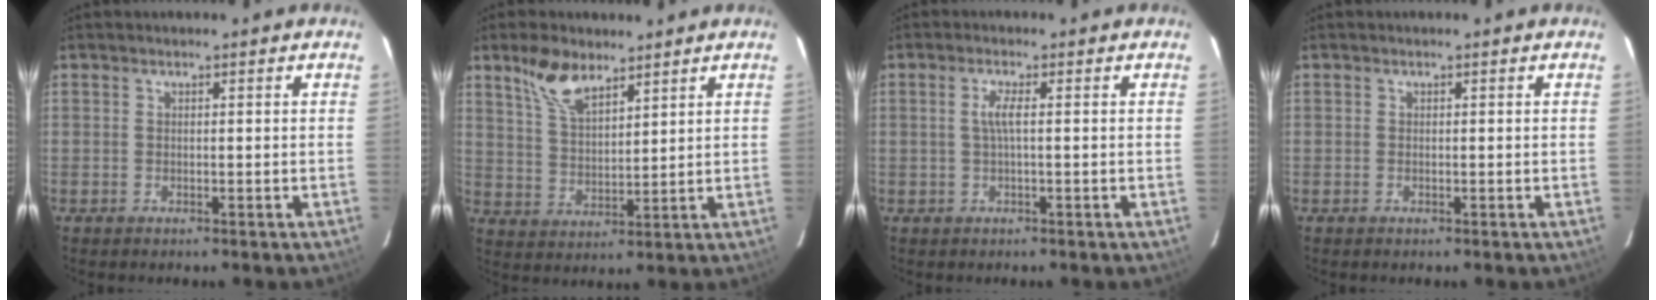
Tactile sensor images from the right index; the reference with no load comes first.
{"total": 8.4, "force": [5.9, 3.7, 4.7], "torque": [-0.088, 0.010, 0.118]}
{"total": 2.2, "force": [0.1, -0.1, 2.2], "torque": [-0.044, 0.004, 0.001]}
{"total": 0.0}